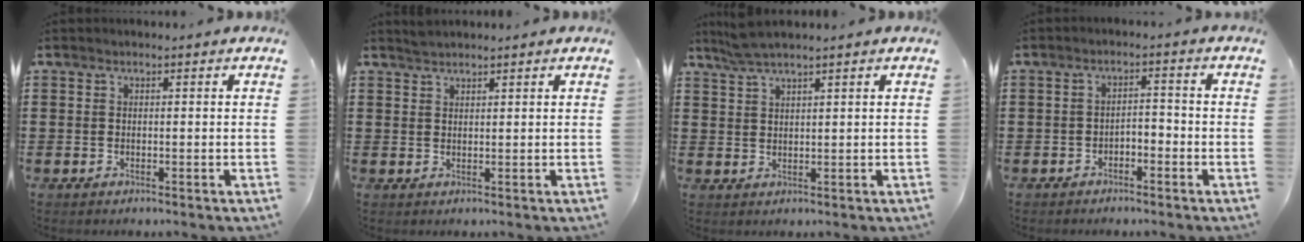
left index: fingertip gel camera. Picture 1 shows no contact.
{"total": 1.4, "force": [1.4, 0.2, 0.3], "torque": [-0.008, 0.000, 0.026]}
{"total": 3.1, "force": [2.6, 0.1, 1.8], "torque": [-0.042, 0.000, 0.047]}
{"total": 2.3, "force": [-2.2, 0.6, 0.5], "torque": [-0.018, 0.004, -0.049]}